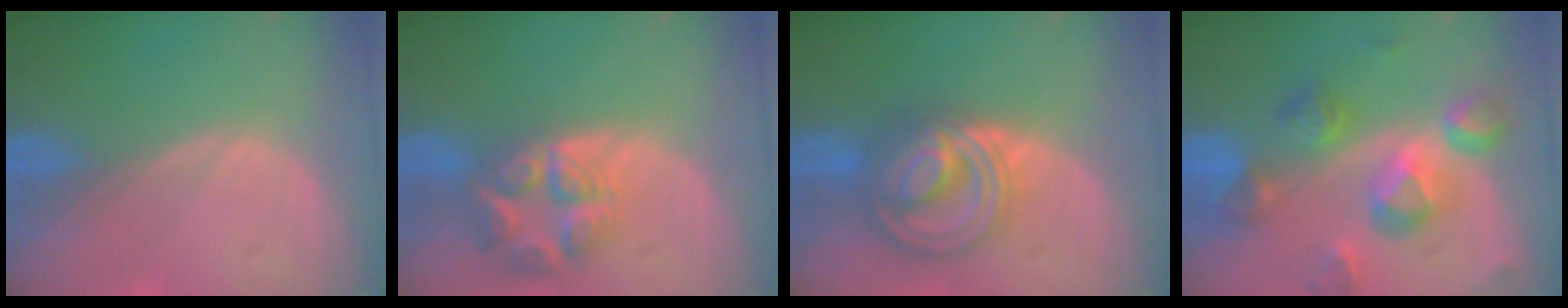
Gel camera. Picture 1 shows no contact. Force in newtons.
{"total": 7.7, "press": 6.7, "slide": 3.7}
{"total": 8.9, "press": 8.9, "slide": 0.7}
{"total": 10.5, "press": 9.4, "slide": 4.8}